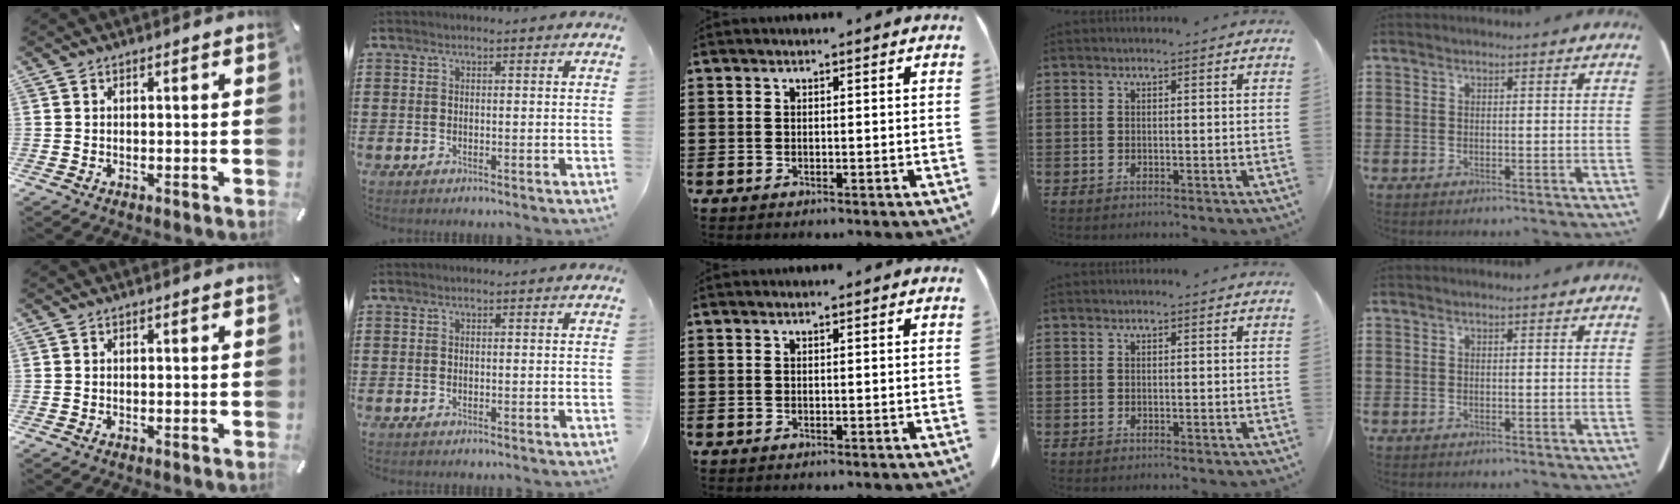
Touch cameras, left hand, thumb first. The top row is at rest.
{}